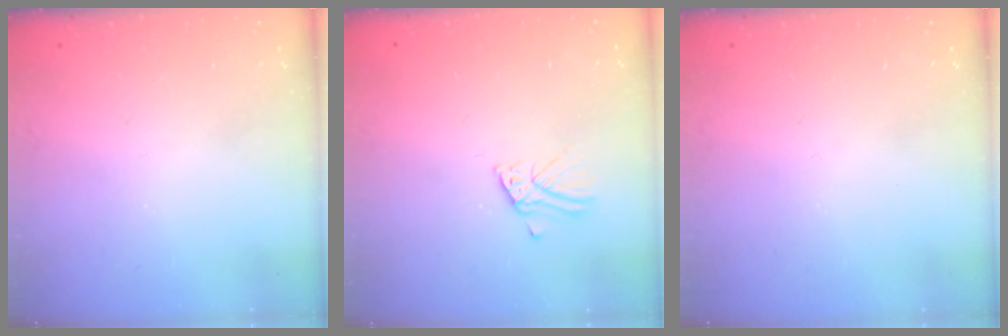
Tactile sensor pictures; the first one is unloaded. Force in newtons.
{"total": 1.9, "press": 1.9, "slide": 0.1}
{"total": 0.0}